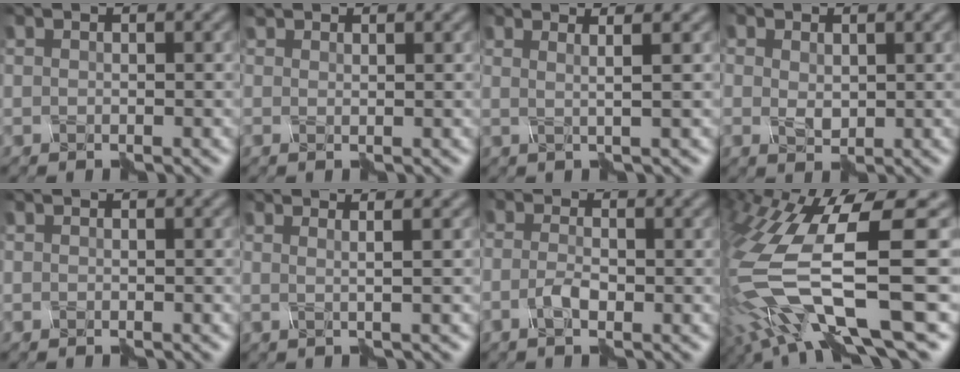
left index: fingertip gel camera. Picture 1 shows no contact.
{"total": 1.1, "force": [1.1, 0.1, 0.0], "torque": [0.001, 0.005, 0.018]}
{"total": 2.3, "force": [1.0, 0.8, 1.9], "torque": [-0.017, 0.014, -0.017]}
{"total": 1.2, "force": [0.0, 1.1, 0.3], "torque": [-0.015, -0.002, 0.007]}
{"total": 0.0}
{"total": 2.5, "force": [1.2, 1.1, 1.8], "torque": [-0.008, 0.022, -0.019]}
{"total": 1.9, "force": [-1.5, 0.6, 1.0], "torque": [-0.028, 0.000, -0.028]}
{"total": 13.1, "force": [-2.9, 3.5, 12.3], "torque": [-0.268, -0.007, -0.032]}